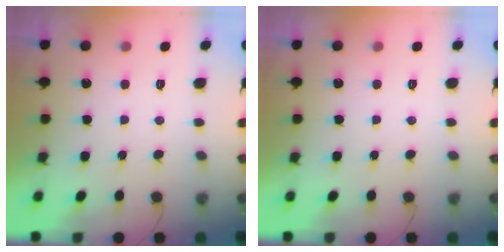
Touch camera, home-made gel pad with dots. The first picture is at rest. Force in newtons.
{"total": 0.0}